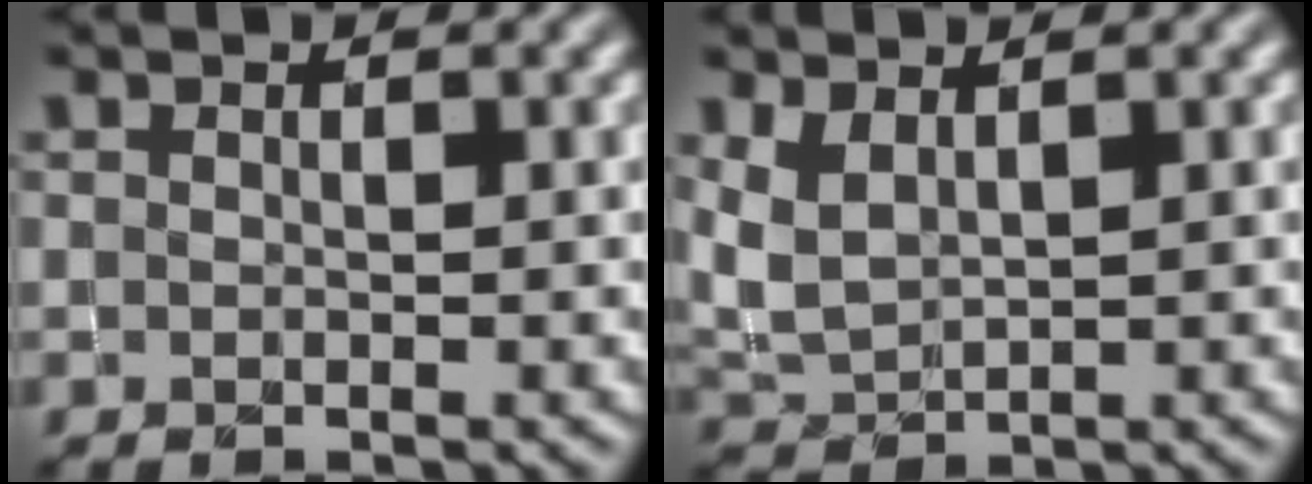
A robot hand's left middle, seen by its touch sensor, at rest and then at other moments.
{"total": 3.1, "force": [1.4, 1.6, 2.2], "torque": [-0.059, 0.002, 0.032]}